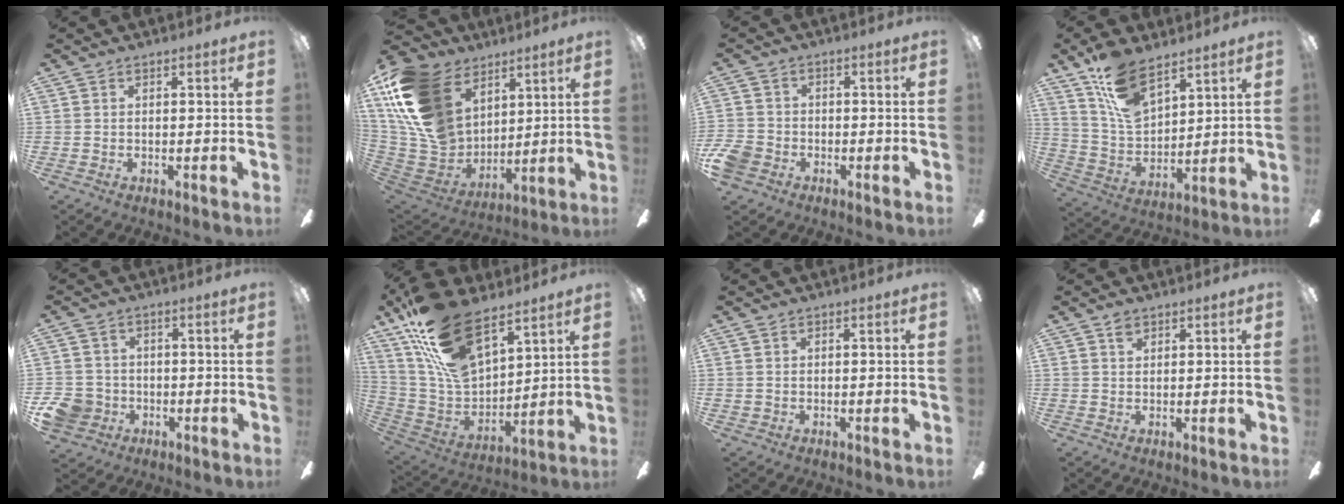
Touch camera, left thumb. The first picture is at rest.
{"total": 22.1, "force": [10.2, 15.1, 12.5], "torque": [-0.296, -0.040, 0.190]}
{"total": 5.8, "force": [-2.6, 4.6, 2.4], "torque": [-0.062, 0.018, -0.051]}
{"total": 14.8, "force": [9.8, 7.4, 8.2], "torque": [-0.159, -0.039, 0.186]}
{"total": 8.3, "force": [-2.7, 7.4, 2.7], "torque": [-0.071, 0.027, -0.046]}
{"total": 21.9, "force": [14.7, 9.8, 13.0], "torque": [-0.269, -0.088, 0.267]}
{"total": 0.8, "force": [0.2, 0.8, 0.1], "torque": [-0.002, 0.006, 0.003]}
{"total": 1.8, "force": [1.3, 1.1, 0.7], "torque": [-0.009, -0.003, 0.023]}